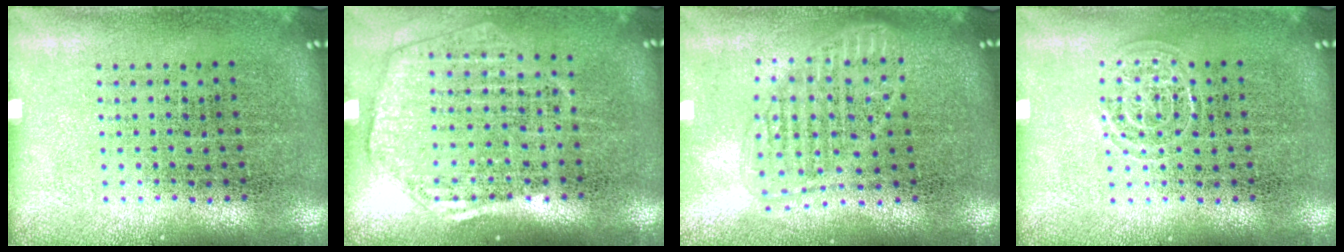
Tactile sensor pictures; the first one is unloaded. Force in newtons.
{"total": 1.9, "press": 1.7, "slide": 0.8}
{"total": 1.5, "press": 1.3, "slide": 0.8}
{"total": 1.3, "press": 1.3, "slide": 0.2}